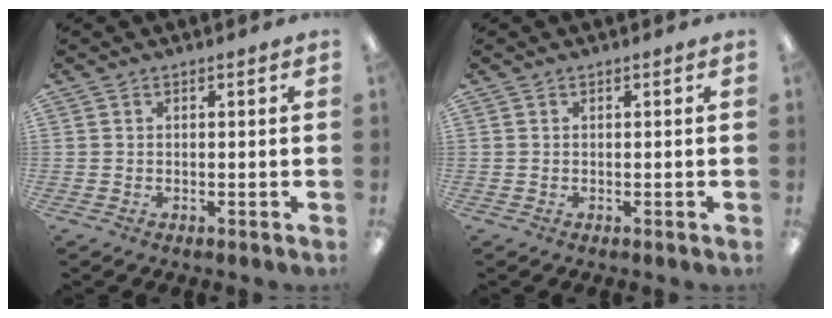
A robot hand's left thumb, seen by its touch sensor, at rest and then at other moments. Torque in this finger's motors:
{"motor_torque": [0.02, 0.00, 0.19, -0.13, 0.01]}